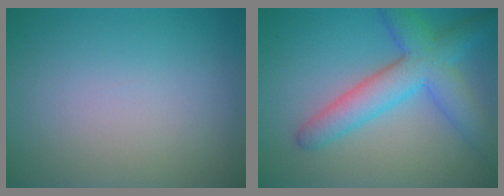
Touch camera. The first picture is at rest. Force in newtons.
{"total": 6.3, "press": 6.3, "slide": 0.2}